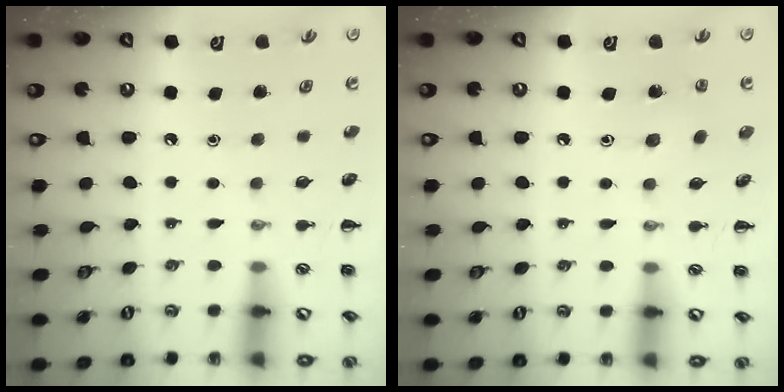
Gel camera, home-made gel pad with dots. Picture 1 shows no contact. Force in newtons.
{"total": 5.8, "press": 5.5, "slide": 1.7}